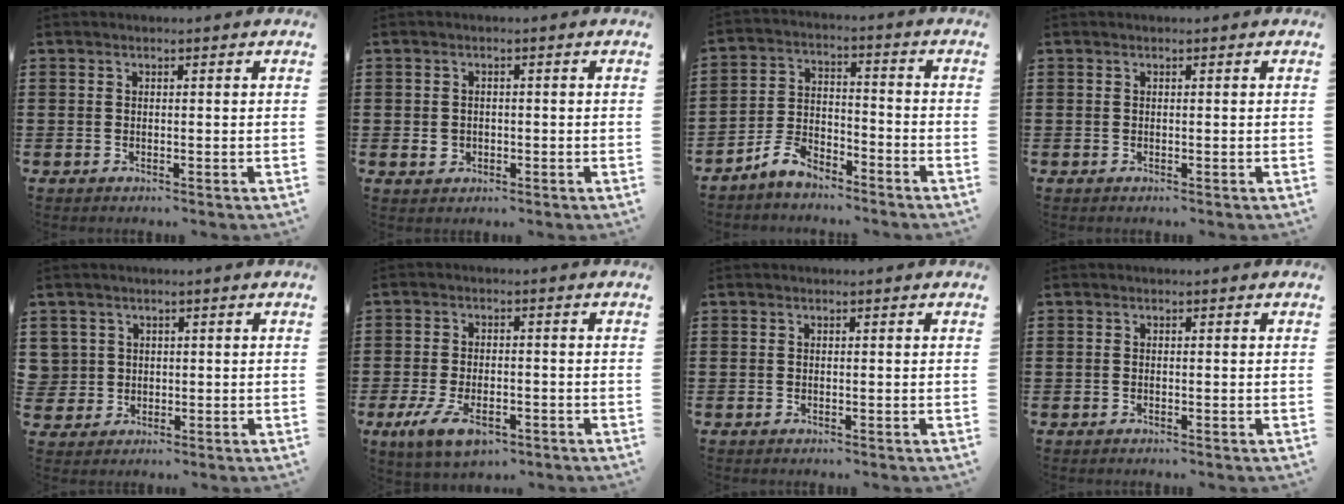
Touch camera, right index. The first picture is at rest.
{"total": 1.7, "force": [-0.3, 1.6, 0.6], "torque": [-0.016, 0.005, -0.008]}
{"total": 5.6, "force": [-5.0, 1.8, 1.6], "torque": [-0.043, 0.014, -0.103]}
{"total": 0.0}
{"total": 2.7, "force": [0.6, 2.6, 0.1], "torque": [-0.017, 0.007, 0.011]}
{"total": 5.7, "force": [-3.1, 2.5, 4.0], "torque": [-0.087, 0.000, -0.057]}
{"total": 0.0}
{"total": 0.0}